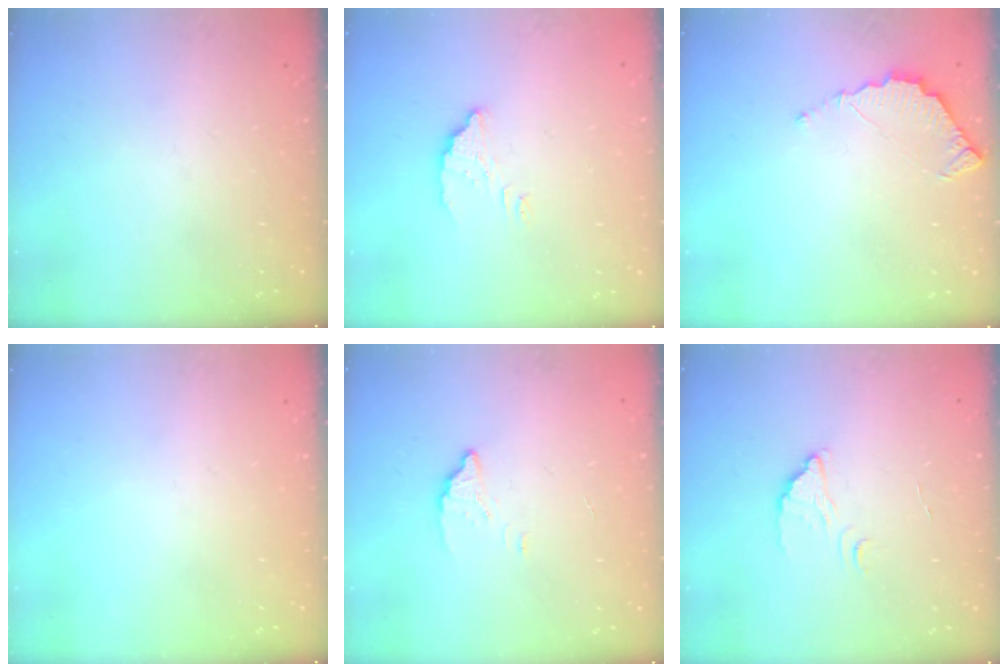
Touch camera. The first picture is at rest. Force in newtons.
{"total": 3.9, "press": 3.9, "slide": 0.3}
{"total": 5.0, "press": 5.0, "slide": 0.2}
{"total": 0.0}
{"total": 1.8, "press": 1.7, "slide": 0.1}
{"total": 2.0, "press": 2.0, "slide": 0.1}